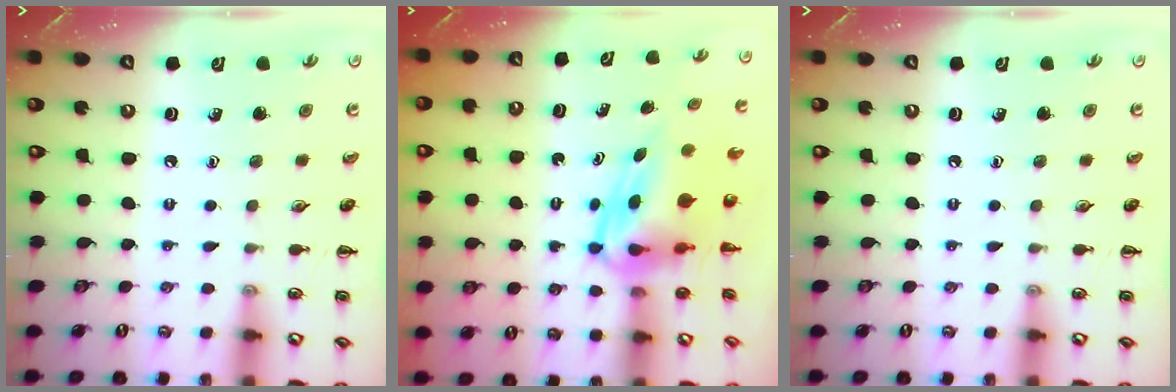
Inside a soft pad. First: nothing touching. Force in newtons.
{"total": 5.4, "press": 5.2, "slide": 1.3}
{"total": 0.0}